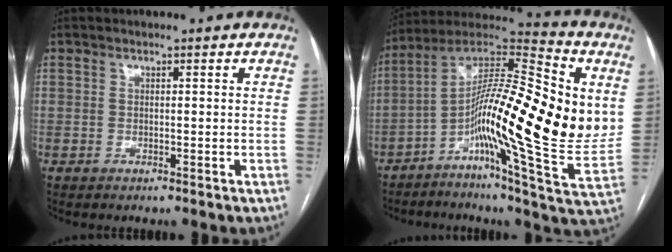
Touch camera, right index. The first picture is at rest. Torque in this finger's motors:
{"motor_torque": [2.14, 0.00, 1.05, 0.21]}